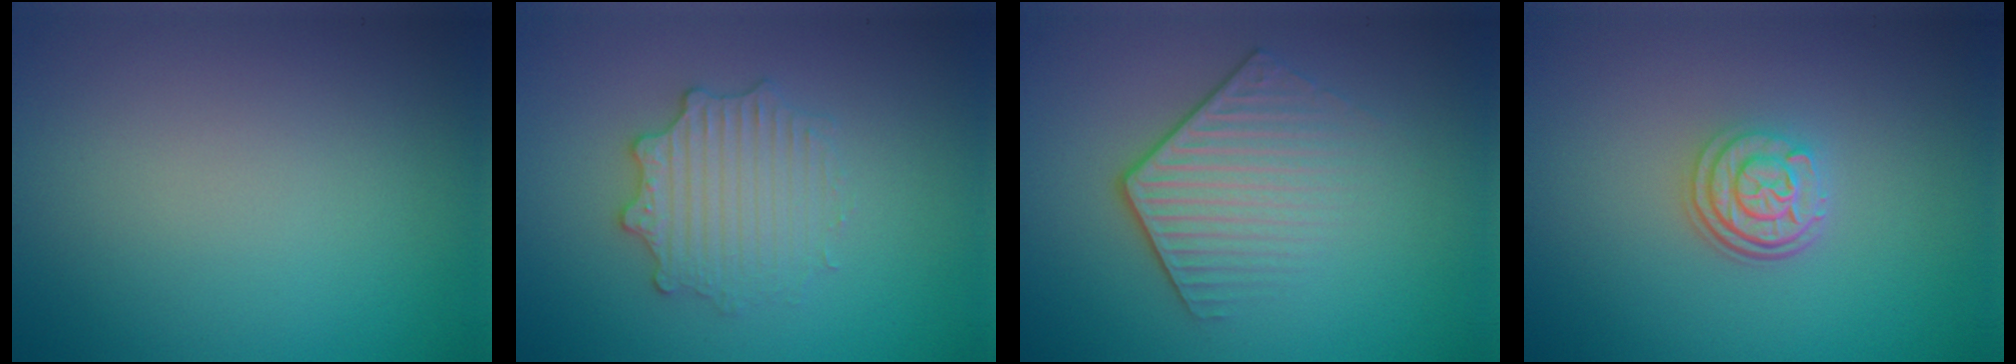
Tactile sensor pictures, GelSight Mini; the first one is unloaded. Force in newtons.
{"total": 3.1, "press": 2.9, "slide": 1.0}
{"total": 4.2, "press": 2.9, "slide": 3.0}
{"total": 3.1, "press": 2.5, "slide": 1.8}